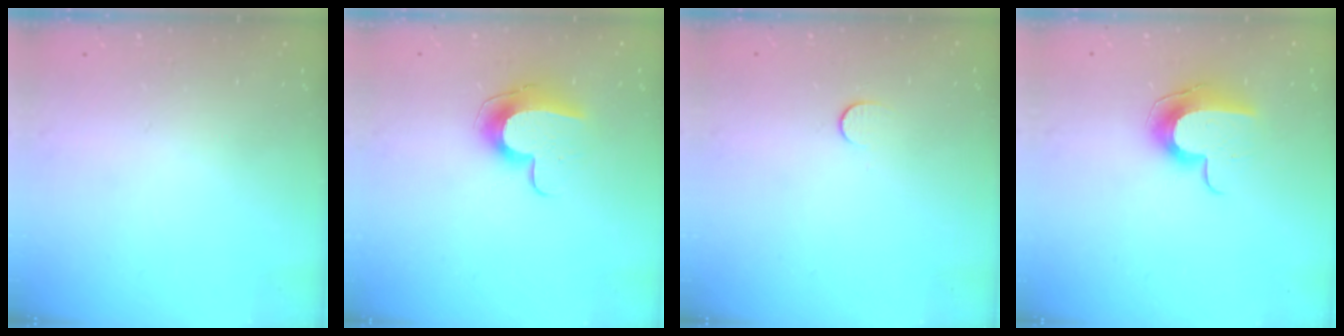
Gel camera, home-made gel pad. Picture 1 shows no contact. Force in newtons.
{"total": 10.2, "press": 10.2, "slide": 0.1}
{"total": 5.2, "press": 5.2, "slide": 0.5}
{"total": 11.8, "press": 11.8, "slide": 0.7}